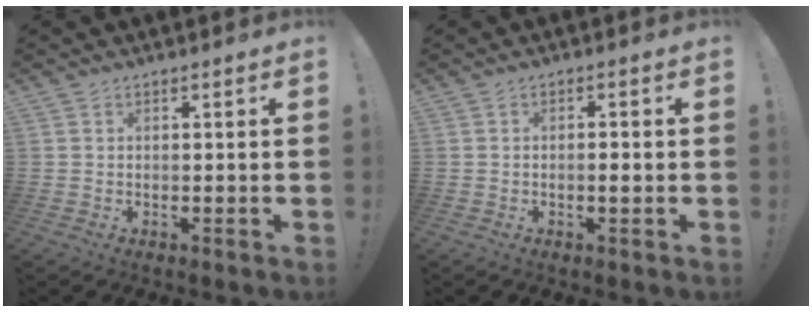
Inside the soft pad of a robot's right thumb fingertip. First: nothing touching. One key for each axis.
{"total": 2.0, "fx": -0.6, "fy": 0.3, "fz": 1.9, "tx": -0.015, "ty": -0.005, "tz": -0.015}